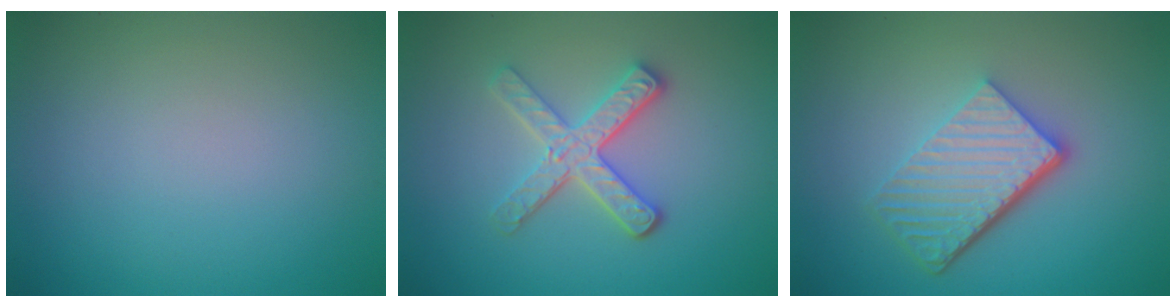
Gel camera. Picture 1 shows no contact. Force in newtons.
{"total": 3.6, "press": 3.1, "slide": 1.8}
{"total": 5.8, "press": 4.0, "slide": 4.3}